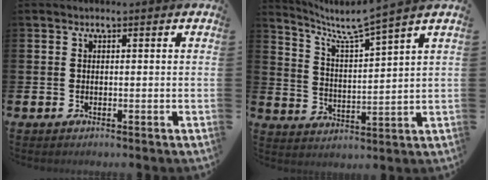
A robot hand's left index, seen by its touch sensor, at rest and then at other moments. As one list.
[{"total": 5.7, "force": [5.0, -0.4, 2.7], "torque": [-0.077, -0.041, 0.078]}]